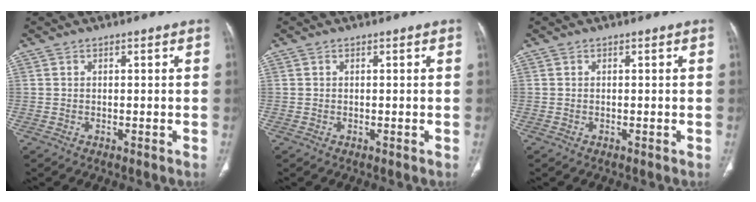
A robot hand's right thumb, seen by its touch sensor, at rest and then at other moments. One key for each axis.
{"total": 0.0}
{"total": 0.0}